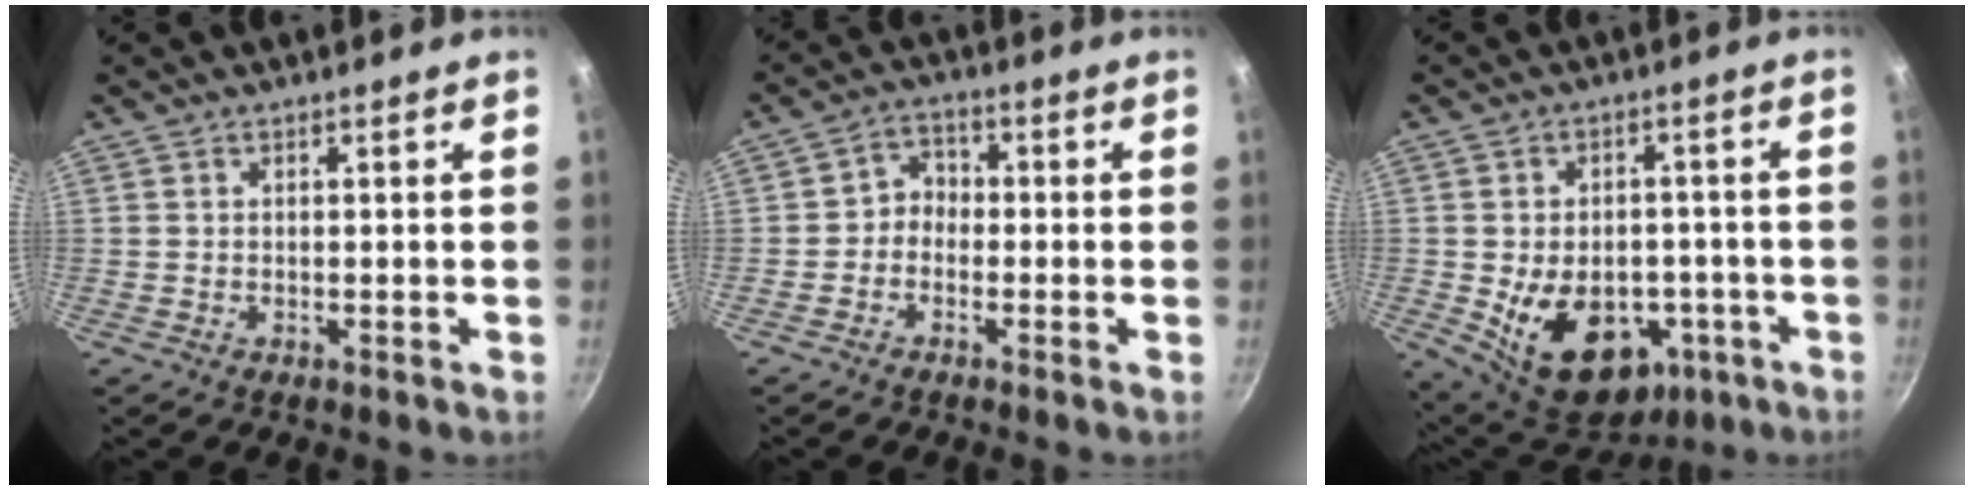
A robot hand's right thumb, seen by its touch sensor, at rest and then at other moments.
{"total": 3.6, "force": [-1.2, 3.0, 1.6], "torque": [-0.005, 0.024, -0.033]}
{"total": 17.4, "force": [-4.9, 12.1, 11.4], "torque": [-0.146, 0.012, -0.048]}